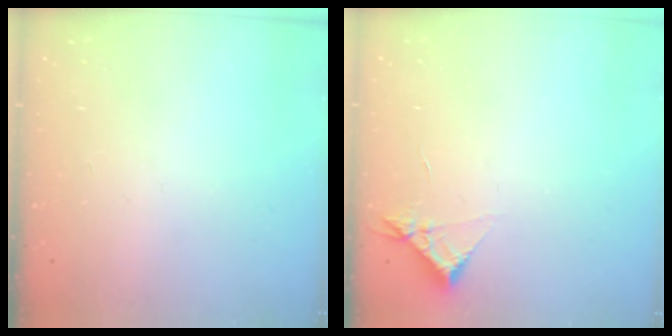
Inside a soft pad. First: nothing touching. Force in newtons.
{"total": 3.4, "press": 3.4, "slide": 0.5}